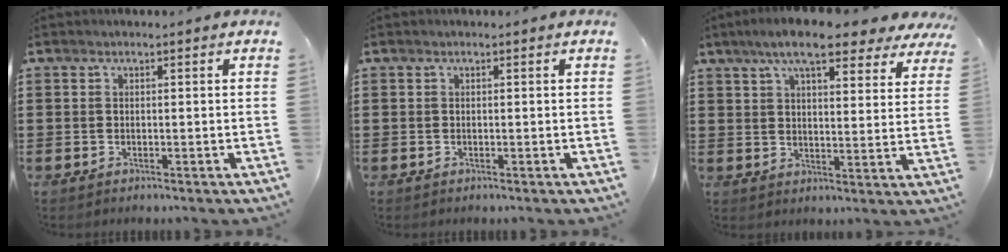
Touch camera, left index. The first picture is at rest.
{"total": 0.0}
{"total": 9.4, "force": [7.4, 1.7, 5.5], "torque": [-0.111, -0.016, 0.132]}